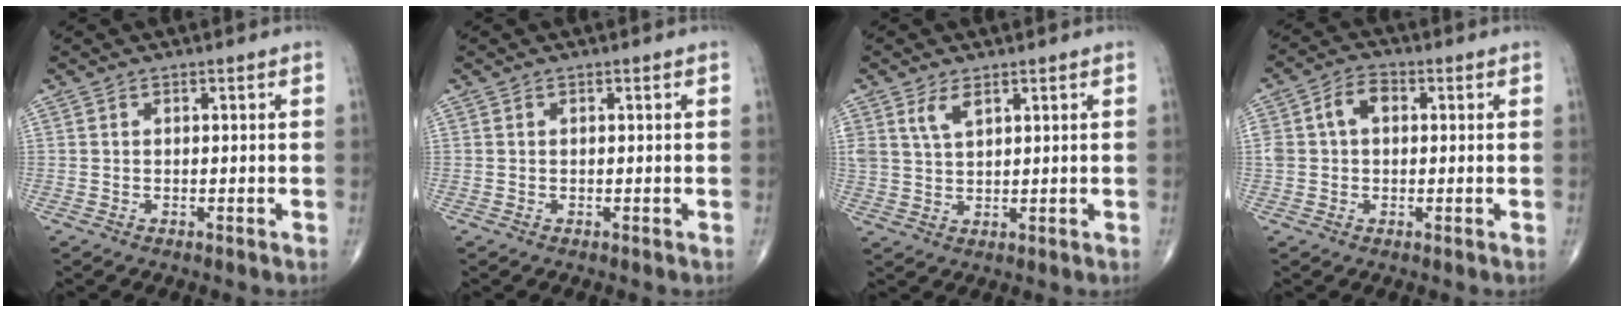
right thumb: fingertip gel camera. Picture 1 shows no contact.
{"total": 0.0}
{"total": 3.6, "force": [2.1, 1.6, 2.4], "torque": [-0.044, -0.009, 0.047]}
{"total": 5.9, "force": [0.9, 4.1, 4.2], "torque": [-0.079, 0.023, 0.015]}